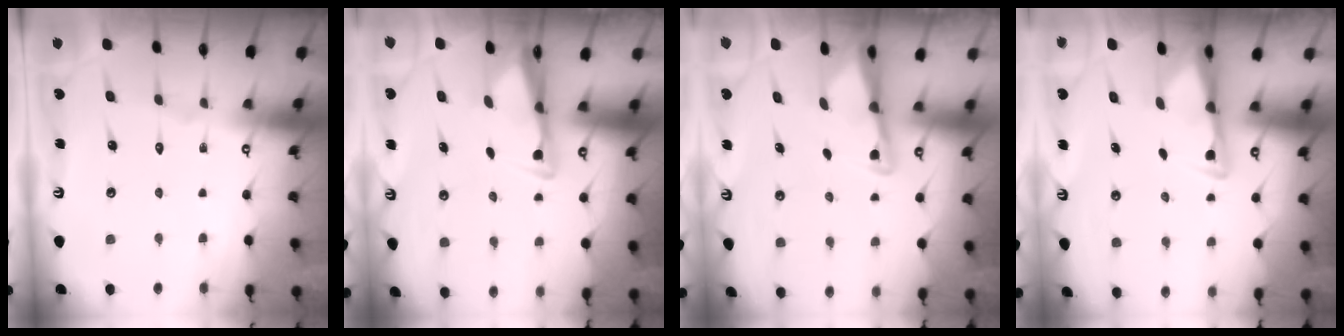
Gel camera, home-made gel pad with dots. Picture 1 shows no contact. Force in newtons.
{"total": 3.0, "press": 2.9, "slide": 0.9}
{"total": 2.9, "press": 2.9, "slide": 0.4}
{"total": 2.9, "press": 2.8, "slide": 0.5}